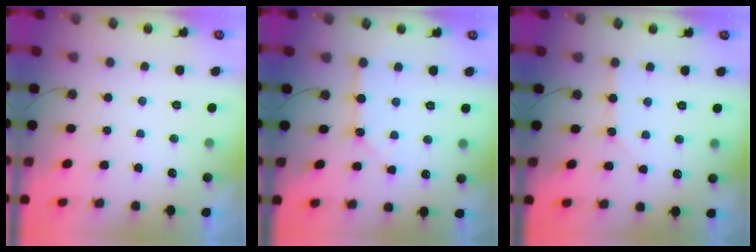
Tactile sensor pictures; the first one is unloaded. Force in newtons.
{"total": 3.7, "press": 3.7, "slide": 0.4}
{"total": 2.8, "press": 2.7, "slide": 0.4}